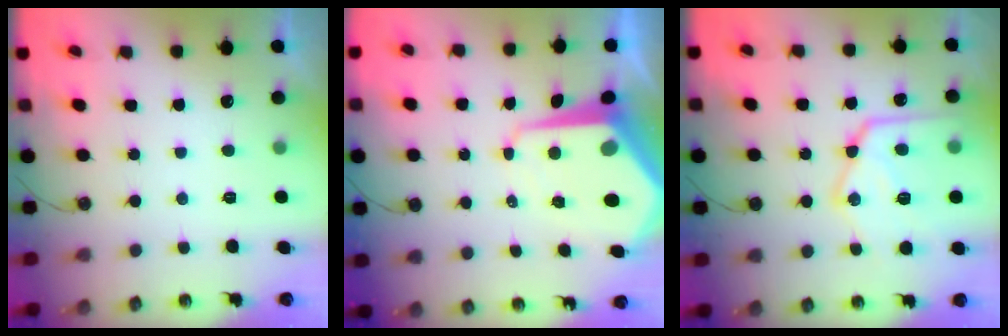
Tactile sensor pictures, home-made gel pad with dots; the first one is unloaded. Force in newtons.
{"total": 11.8, "press": 11.8, "slide": 1.2}
{"total": 19.2, "press": 19.1, "slide": 1.7}